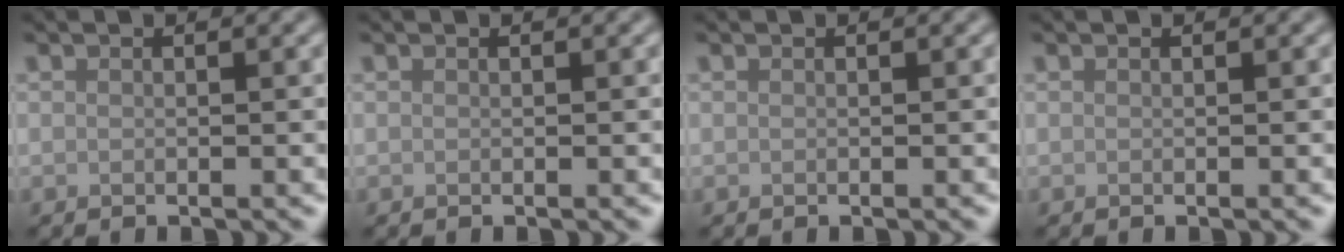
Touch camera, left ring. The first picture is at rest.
{"total": 0.0}
{"total": 0.0}
{"total": 0.0}